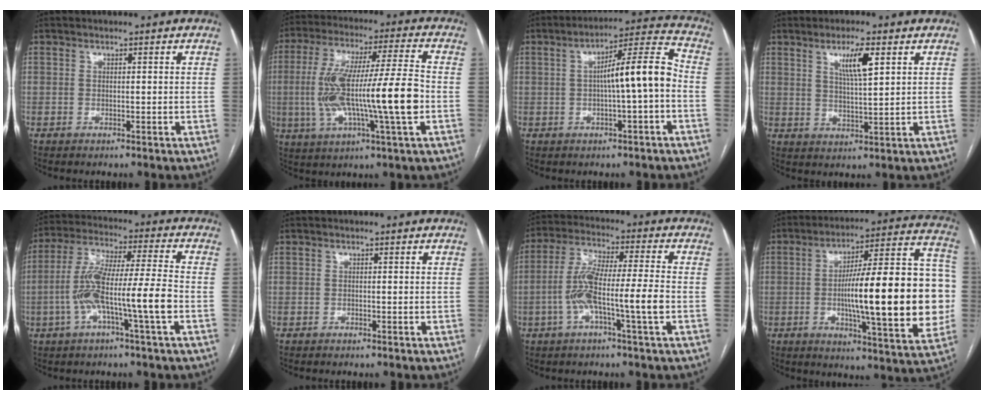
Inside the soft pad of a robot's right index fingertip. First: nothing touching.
{"total": 17.5, "force": [-2.1, 1.0, 17.3], "torque": [-0.333, 0.010, -0.037]}
{"total": 10.0, "force": [-0.8, 0.5, 9.9], "torque": [-0.153, 0.028, -0.015]}
{"total": 5.9, "force": [2.7, 0.6, 5.2], "torque": [-0.092, -0.003, 0.049]}
{"total": 12.5, "force": [-3.5, 0.1, 12.0], "torque": [-0.242, 0.015, -0.070]}
{"total": 0.0}
{"total": 10.6, "force": [-2.7, 0.1, 10.3], "torque": [-0.206, 0.012, -0.056]}
{"total": 25.2, "force": [-2.0, 4.0, 24.8], "torque": [-0.302, 0.032, -0.027]}